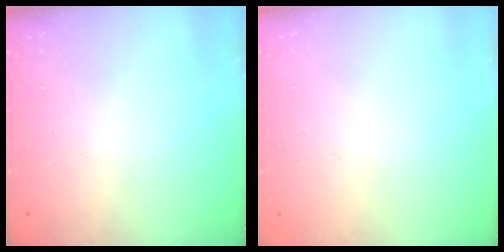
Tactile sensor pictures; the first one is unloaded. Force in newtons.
{"total": 0.7, "press": 0.6, "slide": 0.3}